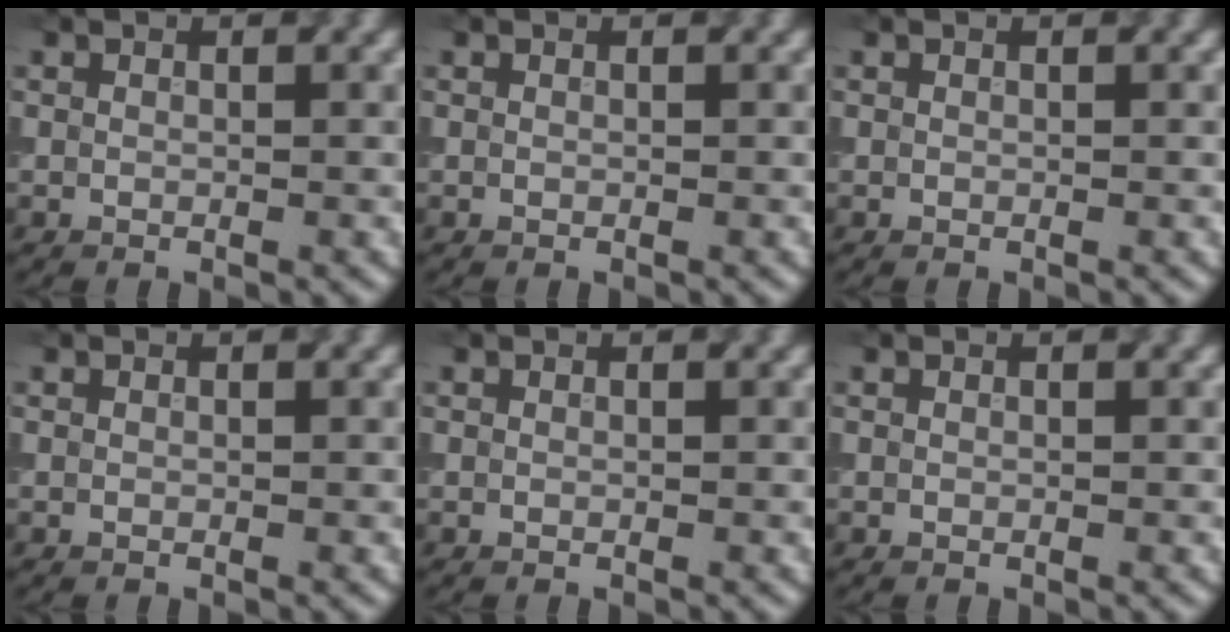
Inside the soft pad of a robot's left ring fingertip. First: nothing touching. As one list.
[{"total": 0.0}, {"total": 0.0}, {"total": 0.0}, {"total": 0.0}, {"total": 0.0}]